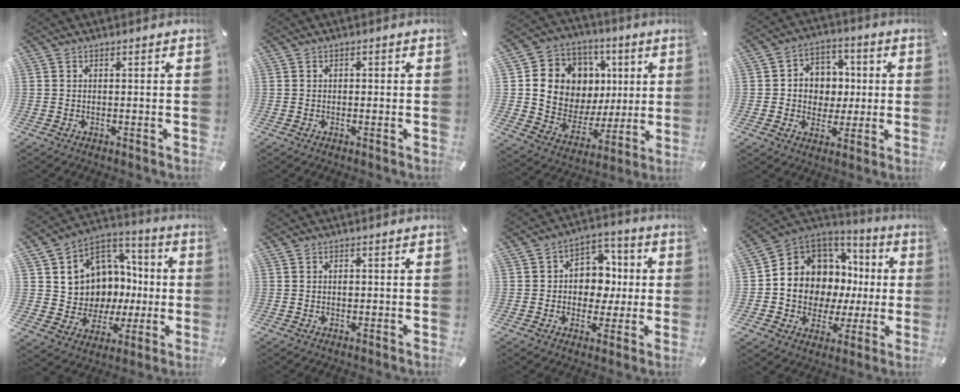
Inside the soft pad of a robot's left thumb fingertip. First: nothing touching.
{"total": 0.7, "force": [-0.2, 0.6, 0.3], "torque": [-0.004, 0.003, -0.005]}
{"total": 12.4, "force": [3.3, 11.3, 3.8], "torque": [-0.061, -0.037, 0.074]}
{"total": 8.3, "force": [-0.2, 8.0, 2.4], "torque": [-0.034, 0.004, -0.003]}
{"total": 10.4, "force": [1.4, 10.3, 0.8], "torque": [-0.011, -0.042, 0.046]}
{"total": 0.9, "force": [0.0, 0.7, 0.6], "torque": [-0.012, 0.002, -0.002]}
{"total": 9.0, "force": [-0.6, 8.1, 3.8], "torque": [-0.053, 0.011, -0.009]}
{"total": 10.1, "force": [2.6, 9.4, 2.7], "torque": [-0.059, -0.059, 0.062]}